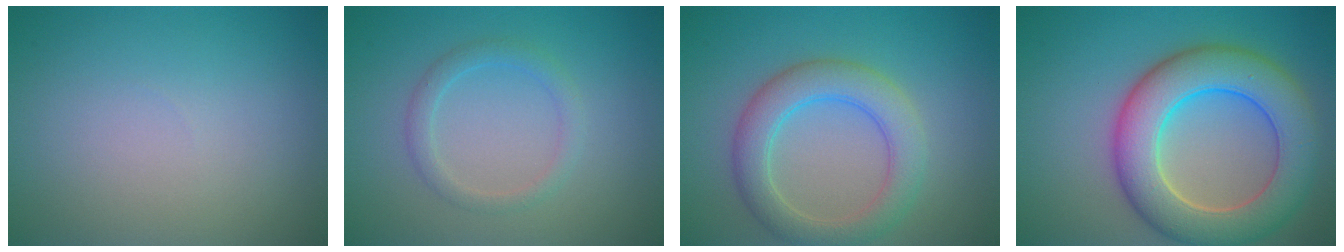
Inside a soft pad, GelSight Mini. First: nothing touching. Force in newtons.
{"total": 1.9, "press": 1.9, "slide": 0.2}
{"total": 4.9, "press": 4.9, "slide": 0.1}
{"total": 9.1, "press": 9.1, "slide": 0.5}